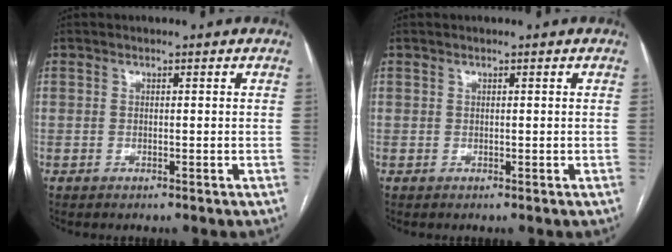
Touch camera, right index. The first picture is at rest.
{"total": 0.0}